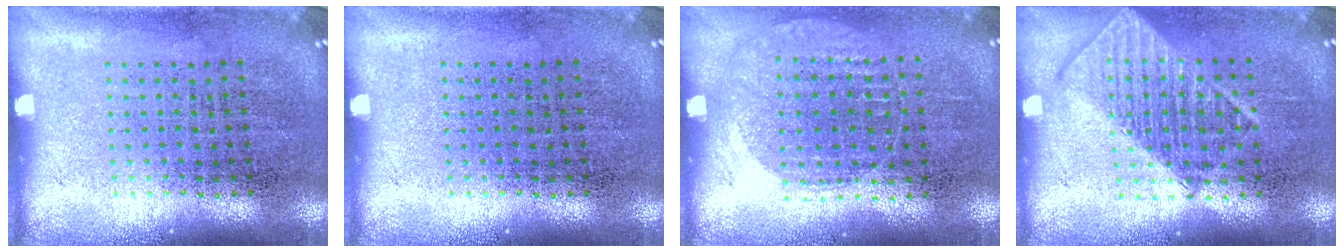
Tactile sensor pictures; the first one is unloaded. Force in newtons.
{"total": 0.0}
{"total": 0.9, "press": 0.8, "slide": 0.4}
{"total": 1.4, "press": 1.4, "slide": 0.2}